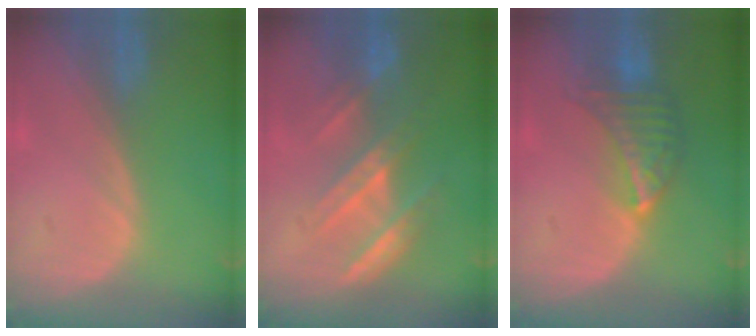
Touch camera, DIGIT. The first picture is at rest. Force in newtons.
{"total": 7.2, "press": 6.7, "slide": 2.6}
{"total": 6.8, "press": 6.2, "slide": 2.8}